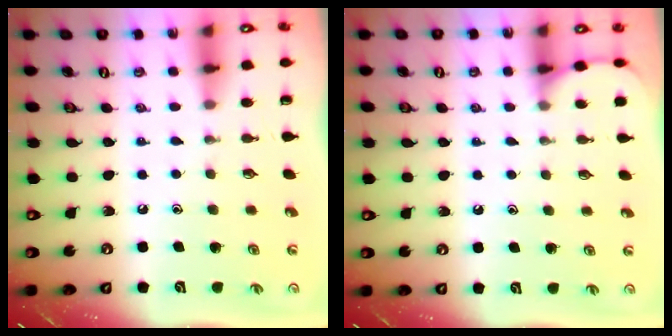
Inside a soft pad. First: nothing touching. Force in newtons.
{"total": 3.3, "press": 3.3, "slide": 0.5}